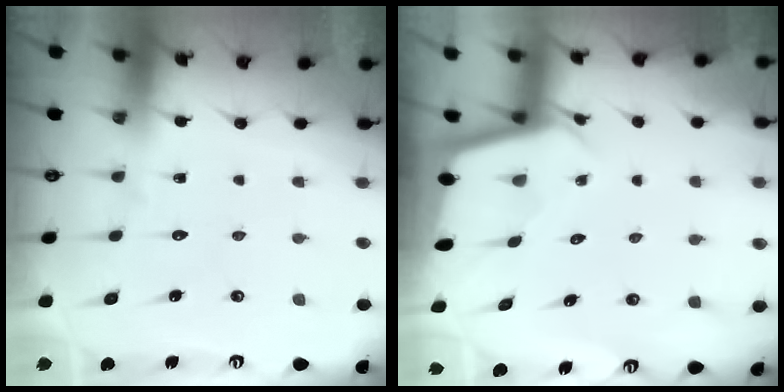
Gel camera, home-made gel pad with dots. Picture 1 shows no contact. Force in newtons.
{"total": 2.1, "press": 2.1, "slide": 0.1}